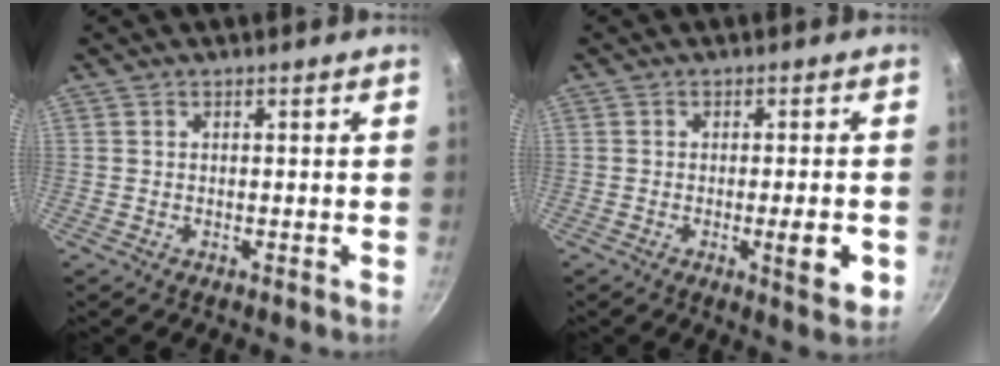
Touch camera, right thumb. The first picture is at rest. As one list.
[{"total": 6.1, "force": [-1.6, 1.3, 5.7], "torque": [-0.079, -0.006, -0.021]}]